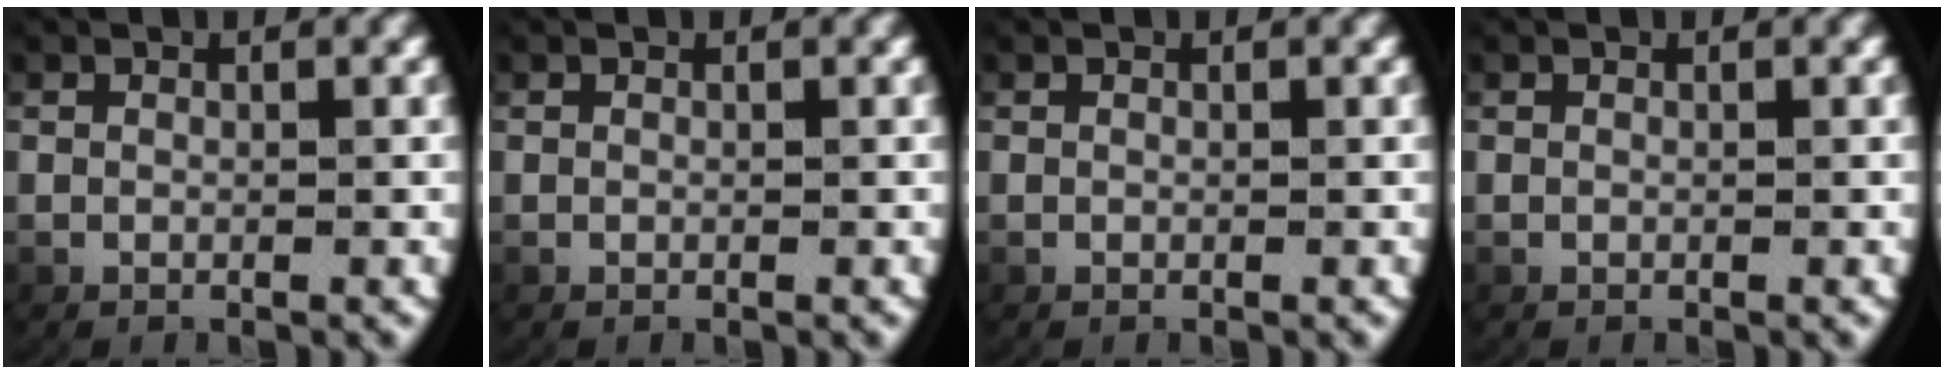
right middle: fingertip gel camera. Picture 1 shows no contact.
{"total": 0.0}
{"total": 0.0}
{"total": 0.0}